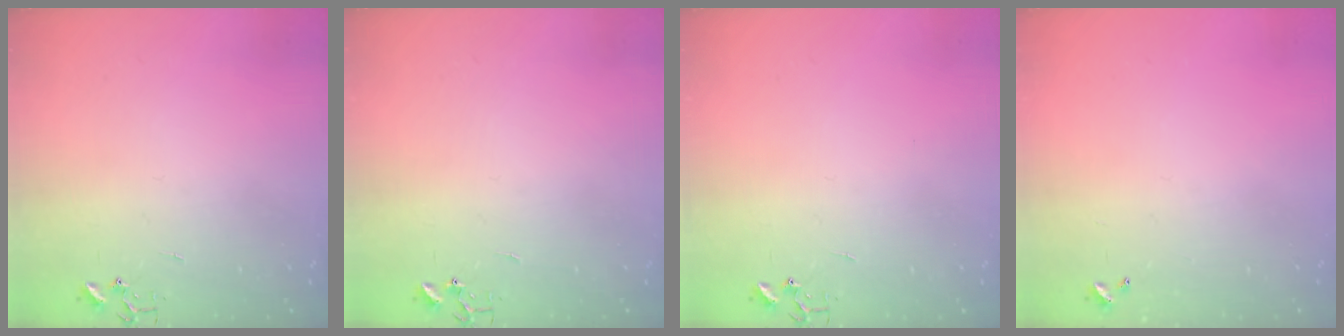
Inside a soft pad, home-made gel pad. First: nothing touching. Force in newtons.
{"total": 0.0}
{"total": 0.0}
{"total": 0.0}